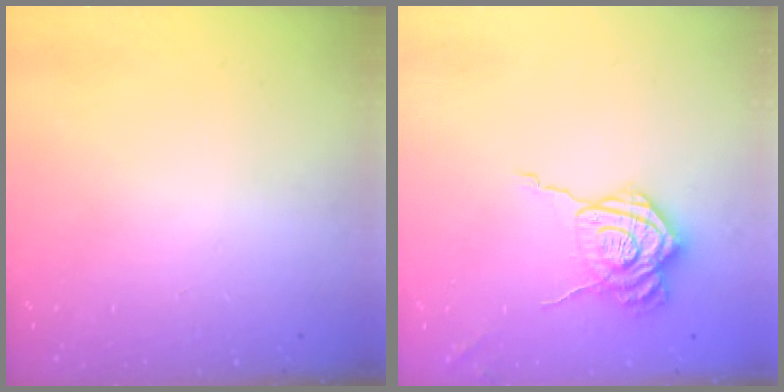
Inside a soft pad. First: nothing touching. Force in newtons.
{"total": 12.8, "press": 12.7, "slide": 1.2}